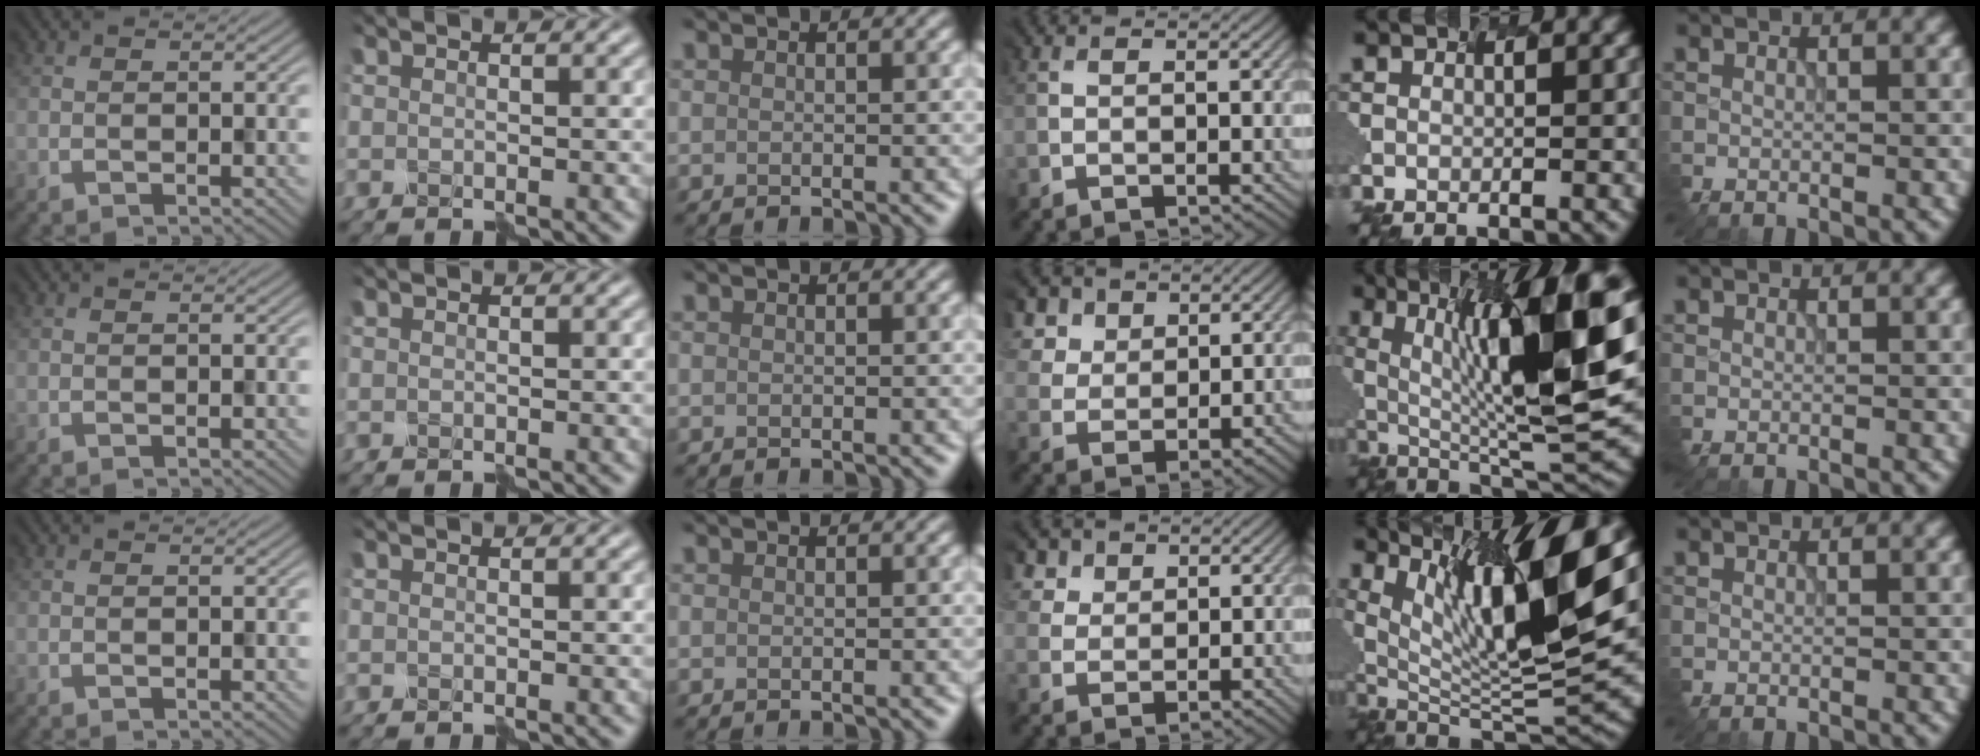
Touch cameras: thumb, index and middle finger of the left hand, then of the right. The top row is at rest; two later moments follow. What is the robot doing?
{"motion": "disassemble", "object": "velcro strap"}